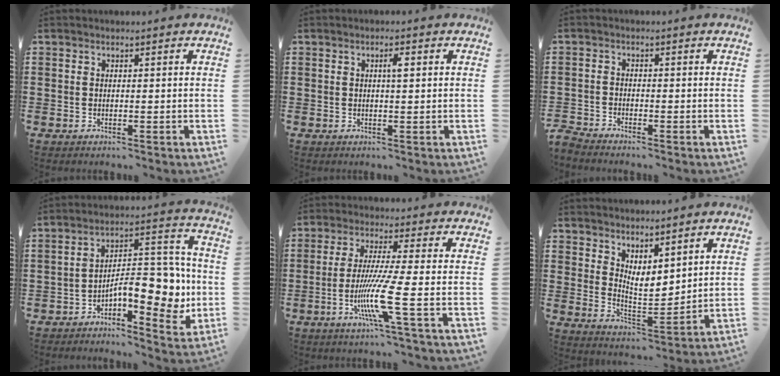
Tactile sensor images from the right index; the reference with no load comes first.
{"total": 1.8, "force": [0.4, 0.4, 1.7], "torque": [-0.033, 0.005, 0.005]}
{"total": 2.0, "force": [-2.0, 0.0, -0.1], "torque": [-0.003, 0.000, -0.044]}
{"total": 11.3, "force": [-2.7, 5.2, 9.7], "torque": [-0.120, 0.003, -0.048]}
{"total": 9.2, "force": [-3.0, -0.5, 8.7], "torque": [-0.183, -0.026, -0.062]}
{"total": 4.4, "force": [3.7, 1.7, 1.6], "torque": [-0.045, -0.018, 0.069]}